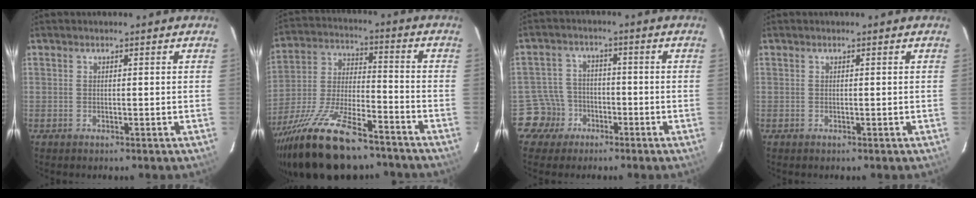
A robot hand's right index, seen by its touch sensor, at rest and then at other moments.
{"total": 23.1, "force": [-17.1, 7.5, 13.7], "torque": [-0.272, -0.033, -0.286]}
{"total": 5.9, "force": [-3.1, 4.9, -0.6], "torque": [-0.003, 0.027, -0.061]}
{"total": 0.0}